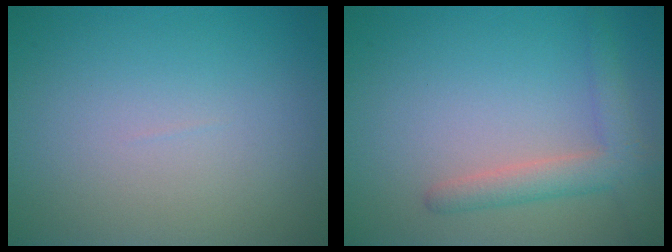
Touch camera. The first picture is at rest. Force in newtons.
{"total": 3.0, "press": 3.0, "slide": 0.1}